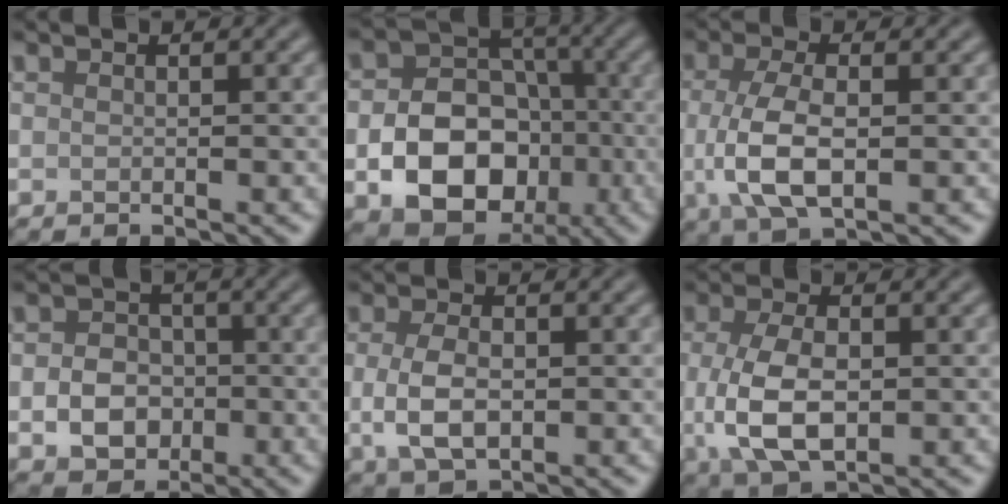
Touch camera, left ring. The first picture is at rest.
{"total": 10.0, "force": [-2.8, 7.5, 6.0], "torque": [-0.097, -0.012, -0.047]}
{"total": 5.8, "force": [-0.4, 2.6, 5.2], "torque": [-0.118, -0.005, -0.008]}
{"total": 4.2, "force": [-0.9, 3.5, 2.3], "torque": [-0.035, 0.001, -0.018]}
{"total": 4.5, "force": [-0.3, 2.7, 3.6], "torque": [-0.077, -0.004, -0.004]}
{"total": 6.6, "force": [-0.4, 3.6, 5.5], "torque": [-0.124, -0.008, -0.006]}